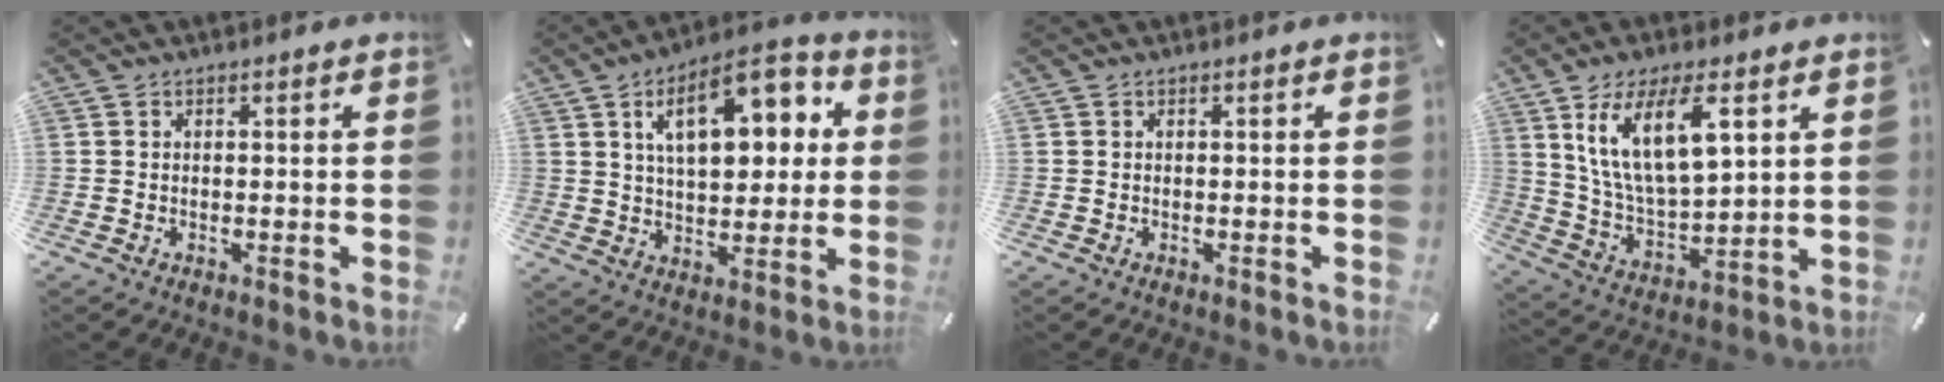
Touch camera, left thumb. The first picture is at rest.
{"total": 16.2, "force": [6.1, 8.8, 12.2], "torque": [-0.180, -0.009, 0.101]}
{"total": 0.0}
{"total": 15.1, "force": [7.8, 6.4, 11.2], "torque": [-0.238, -0.013, 0.134]}